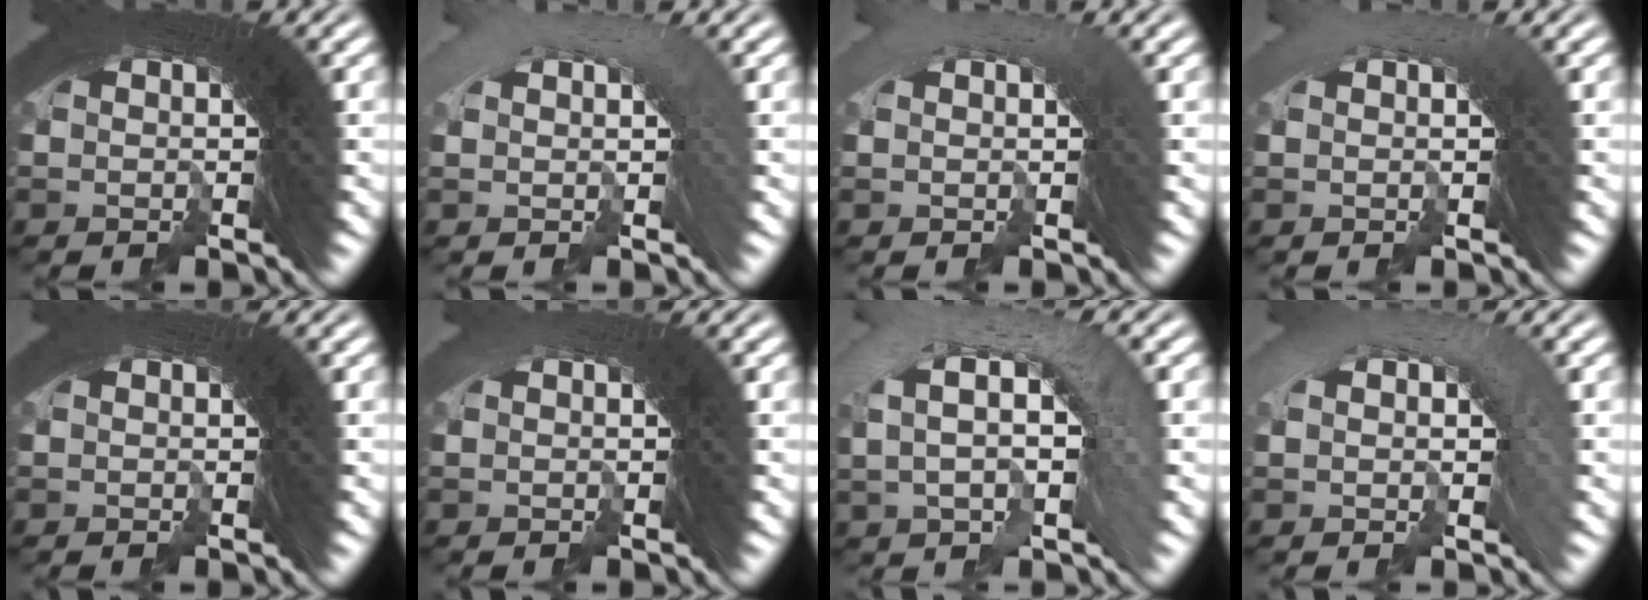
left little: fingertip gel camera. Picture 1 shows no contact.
{"total": 3.1, "force": [-2.6, 0.8, -1.4], "torque": [0.022, -0.002, -0.042]}
{"total": 3.6, "force": [-2.8, 0.0, -2.3], "torque": [0.030, -0.005, -0.043]}
{"total": 3.8, "force": [-2.9, -0.2, -2.5], "torque": [0.033, -0.005, -0.044]}
{"total": 0.0}
{"total": 2.1, "force": [-1.3, -0.5, -1.5], "torque": [0.014, -0.009, -0.016]}
{"total": 4.3, "force": [-2.8, 3.2, 1.2], "torque": [-0.014, 0.021, -0.058]}
{"total": 3.5, "force": [-3.1, 1.0, -1.2], "torque": [0.016, -0.009, -0.046]}